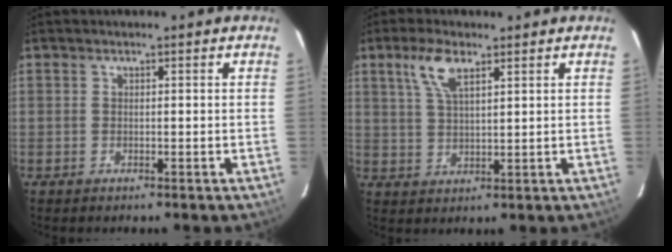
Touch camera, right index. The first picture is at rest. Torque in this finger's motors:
{"motor_torque": [0.14, 0.14, 0.14, 0.06]}